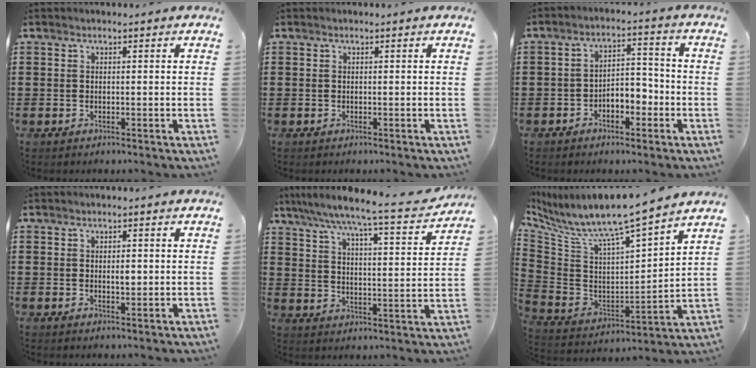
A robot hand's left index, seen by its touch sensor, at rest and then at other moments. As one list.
[{"total": 0.0}, {"total": 4.0, "force": [-2.7, 2.2, 2.1], "torque": [-0.040, 0.012, -0.055]}, {"total": 1.6, "force": [0.2, 0.6, 1.5], "torque": [-0.022, 0.001, 0.000]}, {"total": 7.3, "force": [6.5, -0.4, 3.4], "torque": [-0.094, -0.043, 0.104]}, {"total": 7.3, "force": [6.4, -0.1, 3.6], "torque": [-0.100, -0.065, 0.098]}]